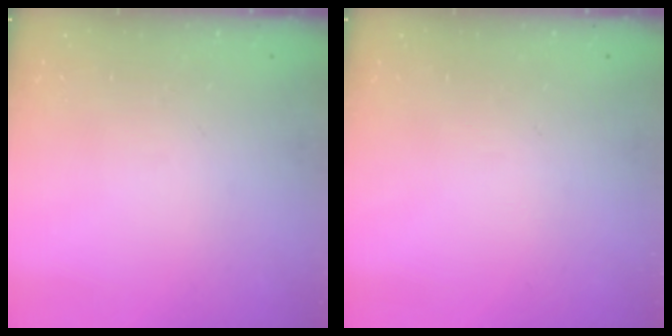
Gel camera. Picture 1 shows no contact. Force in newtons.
{"total": 0.0}